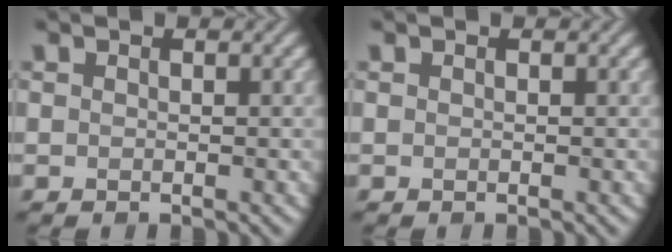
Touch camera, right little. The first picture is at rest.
{"total": 0.0}